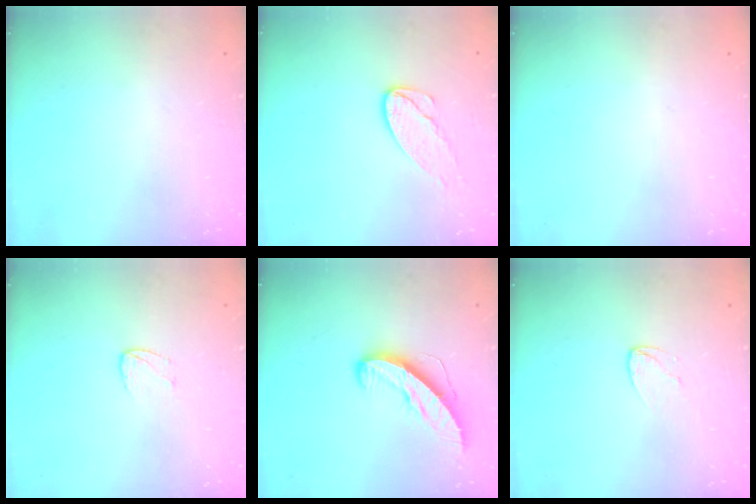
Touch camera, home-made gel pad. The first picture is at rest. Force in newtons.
{"total": 8.1, "press": 8.1, "slide": 0.5}
{"total": 0.0}
{"total": 4.1, "press": 4.1, "slide": 0.4}
{"total": 8.8, "press": 8.8, "slide": 0.1}
{"total": 4.6, "press": 4.5, "slide": 0.2}